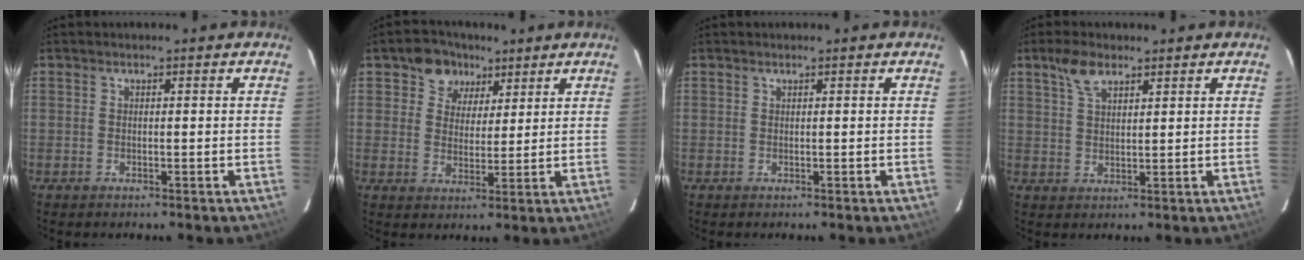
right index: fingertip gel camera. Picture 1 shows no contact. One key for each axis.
{"total": 6.8, "fx": 3.8, "fy": 5.4, "fz": 1.6, "tx": -0.024, "ty": 0.013, "tz": 0.062}
{"total": 0.0}
{"total": 4.8, "fx": 3.1, "fy": 2.1, "fz": 3.0, "tx": -0.055, "ty": 0.009, "tz": 0.061}